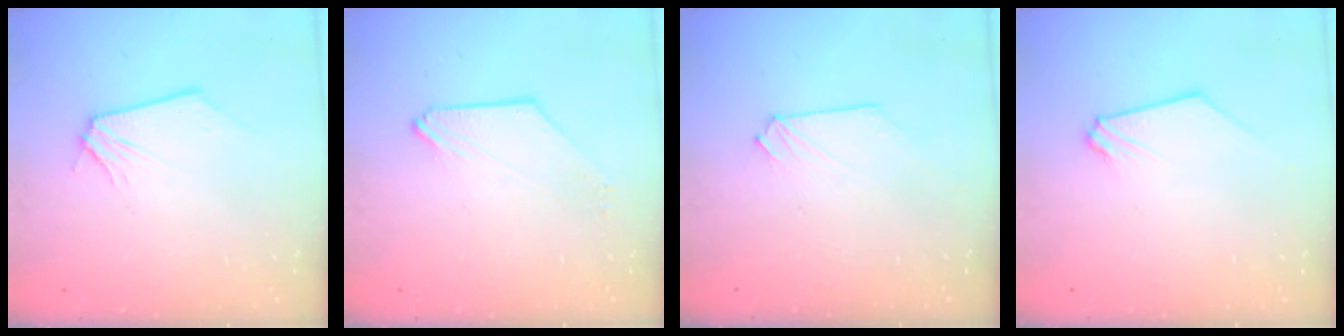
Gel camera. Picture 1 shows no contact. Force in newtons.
{"total": 1.1, "press": 1.0, "slide": 0.4}
{"total": 0.0}
{"total": 0.0}